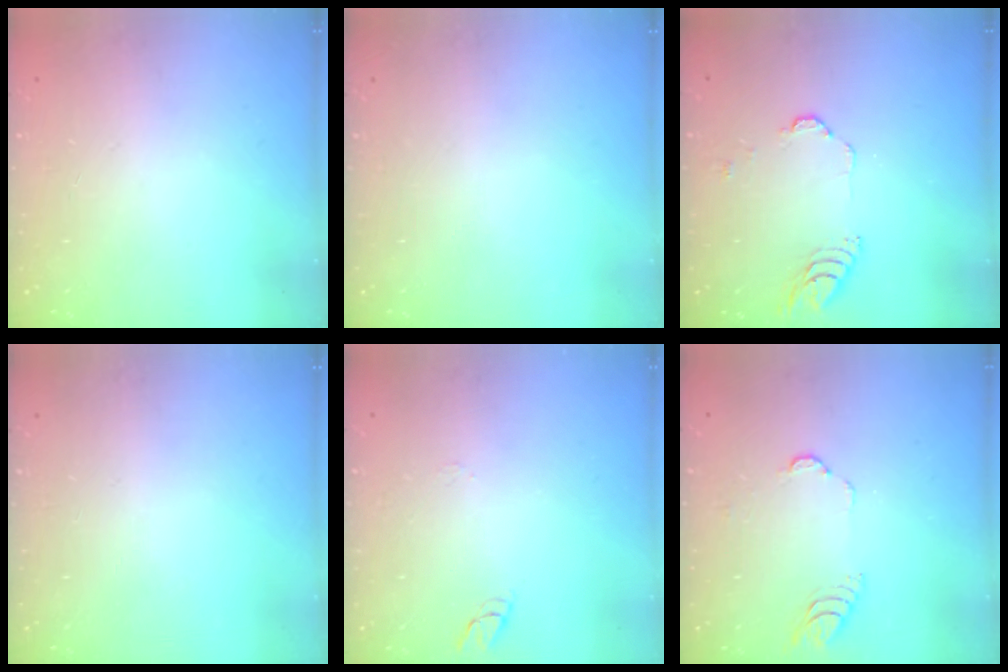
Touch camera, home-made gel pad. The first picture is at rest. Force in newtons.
{"total": 0.0}
{"total": 5.3, "press": 5.3, "slide": 0.6}
{"total": 0.0}
{"total": 6.6, "press": 6.6, "slide": 0.5}
{"total": 4.2, "press": 4.2, "slide": 0.4}